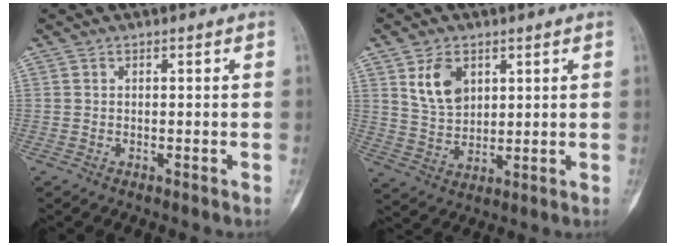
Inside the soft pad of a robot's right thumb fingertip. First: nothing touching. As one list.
[{"total": 8.0, "force": [3.4, 5.3, 4.9], "torque": [-0.071, -0.021, 0.073]}]